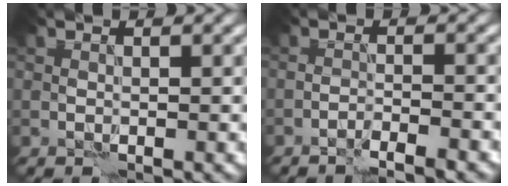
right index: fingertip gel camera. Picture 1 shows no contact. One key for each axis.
{"total": 2.5, "fx": -2.3, "fy": -0.4, "fz": 1.0, "tx": -0.018, "ty": 0.007, "tz": -0.043}